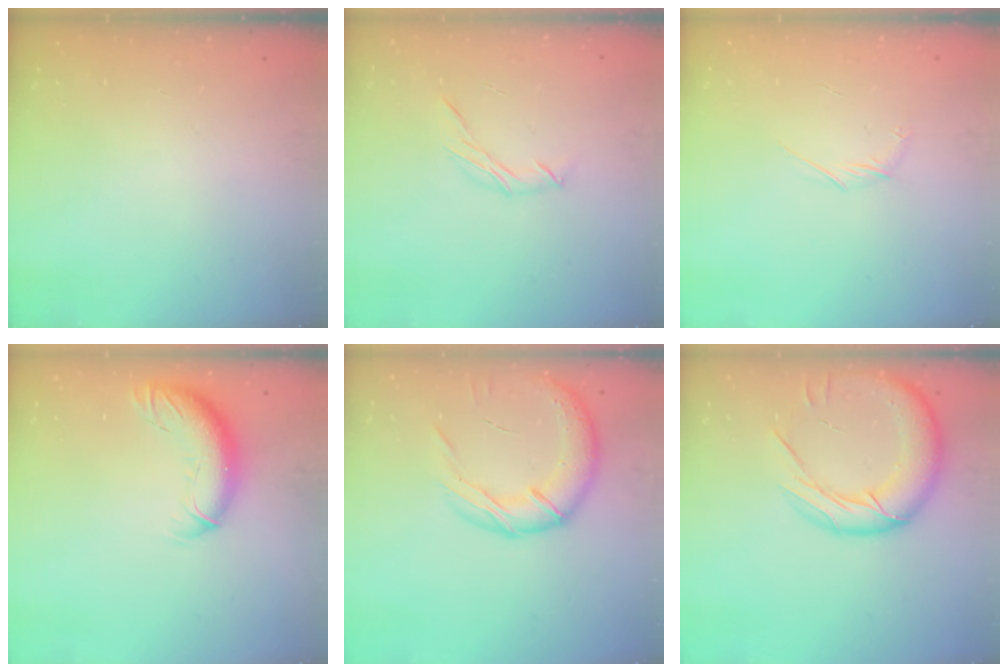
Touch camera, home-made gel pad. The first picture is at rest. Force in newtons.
{"total": 5.7, "press": 5.6, "slide": 1.1}
{"total": 4.3, "press": 4.1, "slide": 1.1}
{"total": 12.0, "press": 11.7, "slide": 3.0}
{"total": 17.2, "press": 16.9, "slide": 3.1}
{"total": 18.6, "press": 18.2, "slide": 3.5}